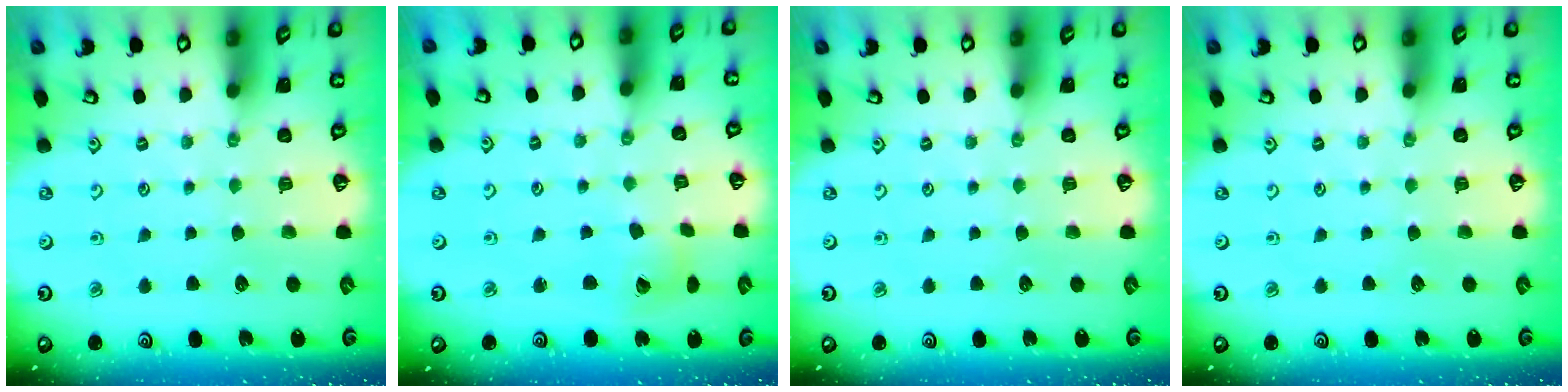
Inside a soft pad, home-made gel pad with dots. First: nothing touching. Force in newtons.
{"total": 6.6, "press": 6.6, "slide": 0.8}
{"total": 0.0}
{"total": 0.0}